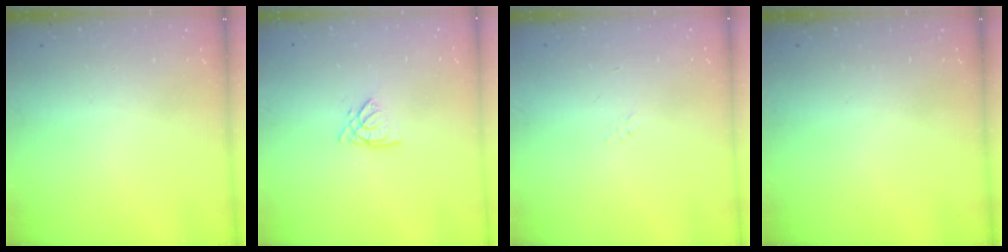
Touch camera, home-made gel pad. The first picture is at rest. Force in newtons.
{"total": 2.7, "press": 2.7, "slide": 0.3}
{"total": 3.0, "press": 3.0, "slide": 0.1}
{"total": 0.0}